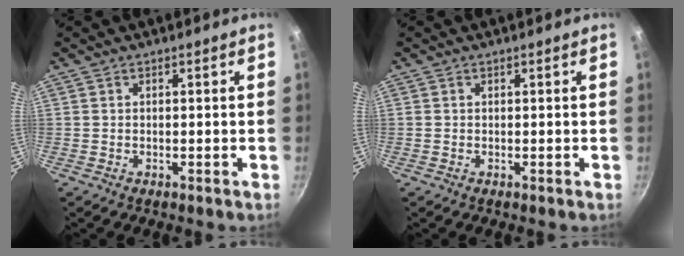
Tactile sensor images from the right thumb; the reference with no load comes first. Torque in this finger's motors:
{"motor_torque": [0.11, -0.16, -0.40, 0.20, 0.04]}